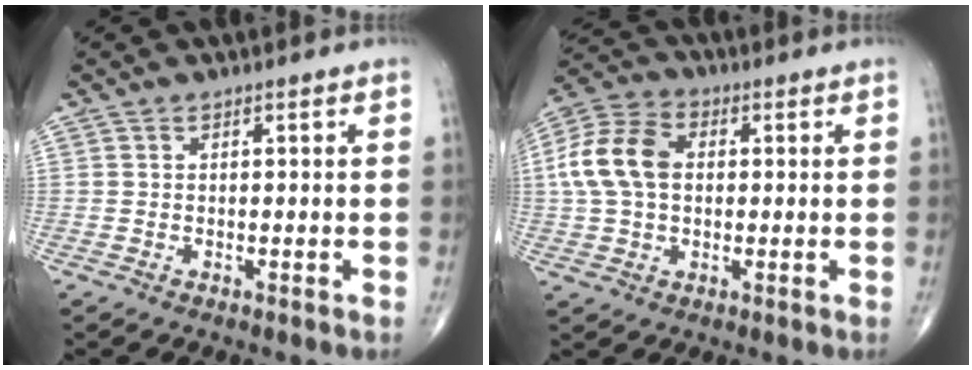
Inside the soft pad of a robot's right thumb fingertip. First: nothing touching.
{"total": 11.6, "force": [1.2, 7.9, 8.4], "torque": [-0.170, 0.027, 0.016]}